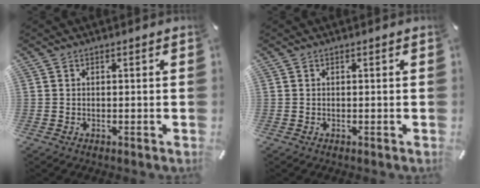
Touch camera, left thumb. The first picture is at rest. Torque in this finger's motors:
{"motor_torque": [-0.17, -0.09, 0.00, 0.00, 0.00]}